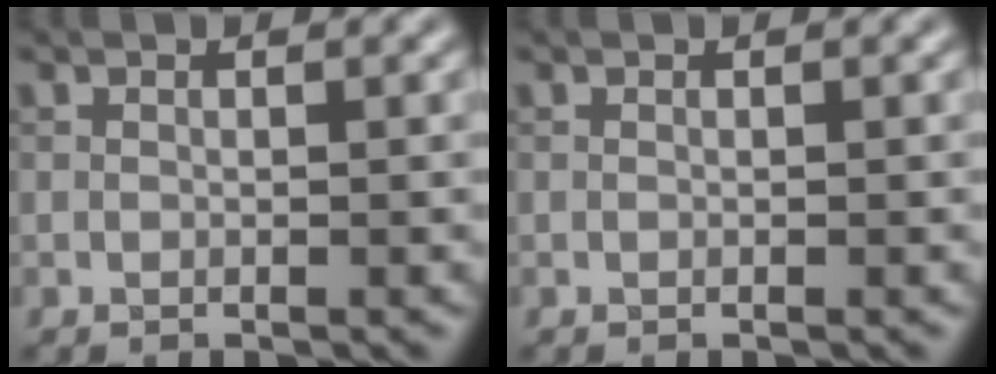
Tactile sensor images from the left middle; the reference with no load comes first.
{"total": 0.0}